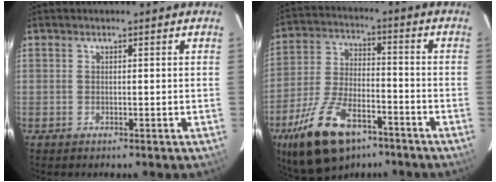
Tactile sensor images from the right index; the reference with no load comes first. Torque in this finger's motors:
{"motor_torque": [1.05, -1.09, 0.78, 0.17]}